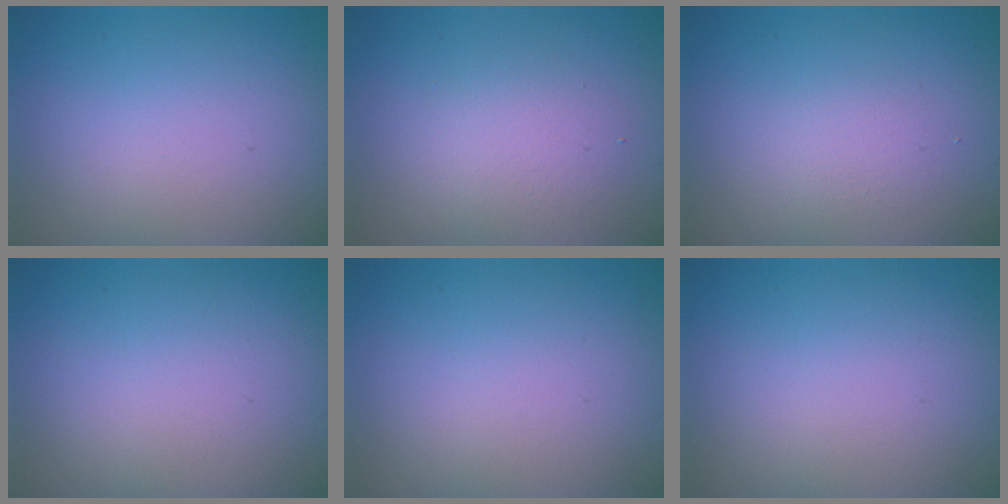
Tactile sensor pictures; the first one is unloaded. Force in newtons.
{"total": 2.6, "press": 2.6, "slide": 0.2}
{"total": 1.4, "press": 1.4, "slide": 0.1}
{"total": 0.0}
{"total": 0.0}
{"total": 0.0}